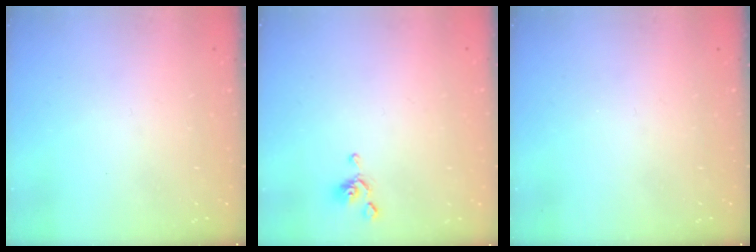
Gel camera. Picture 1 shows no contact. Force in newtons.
{"total": 0.0}
{"total": 0.0}